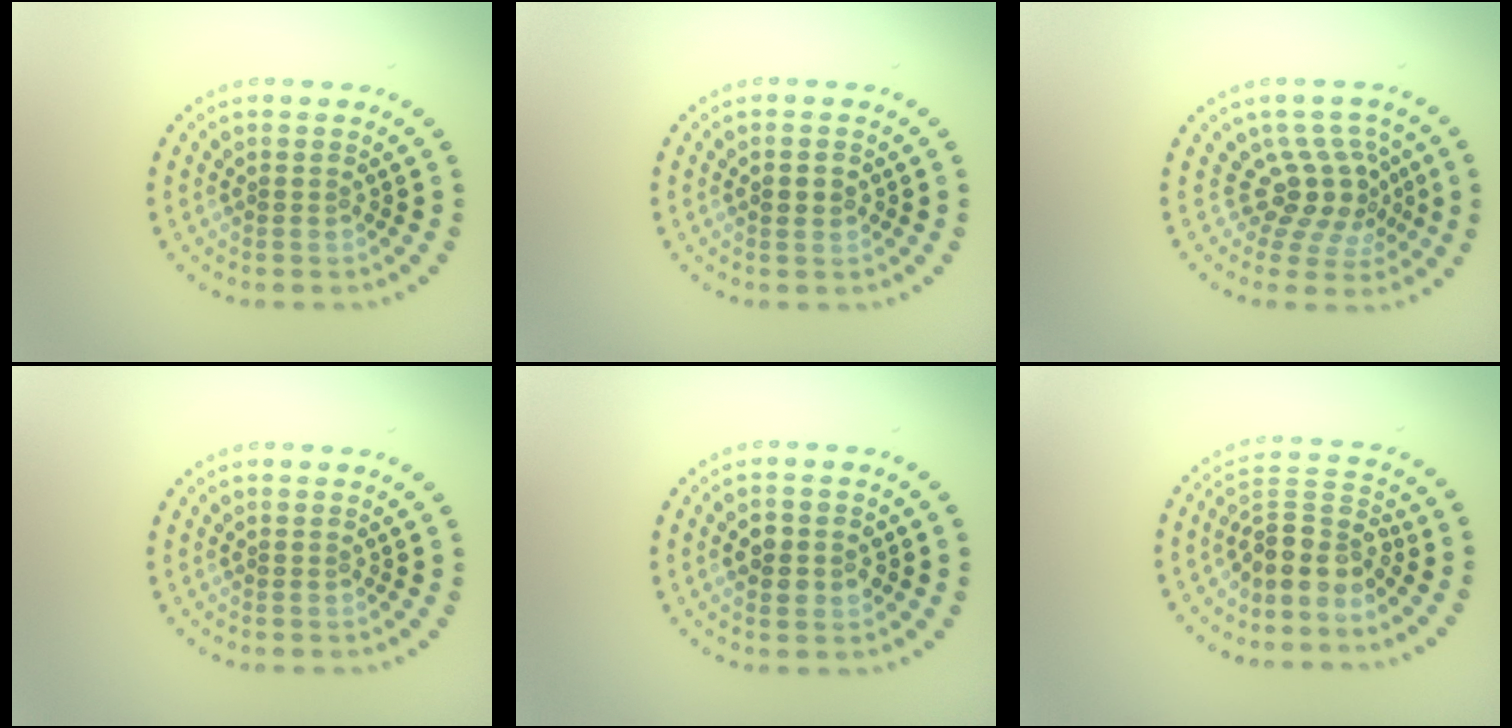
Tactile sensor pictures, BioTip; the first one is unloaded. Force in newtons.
{"total": 1.9, "press": 1.9, "slide": 0.1}
{"total": 3.7, "press": 2.6, "slide": 2.6}
{"total": 0.0}
{"total": 2.5, "press": 2.5, "slide": 0.3}
{"total": 4.0, "press": 2.9, "slide": 2.7}